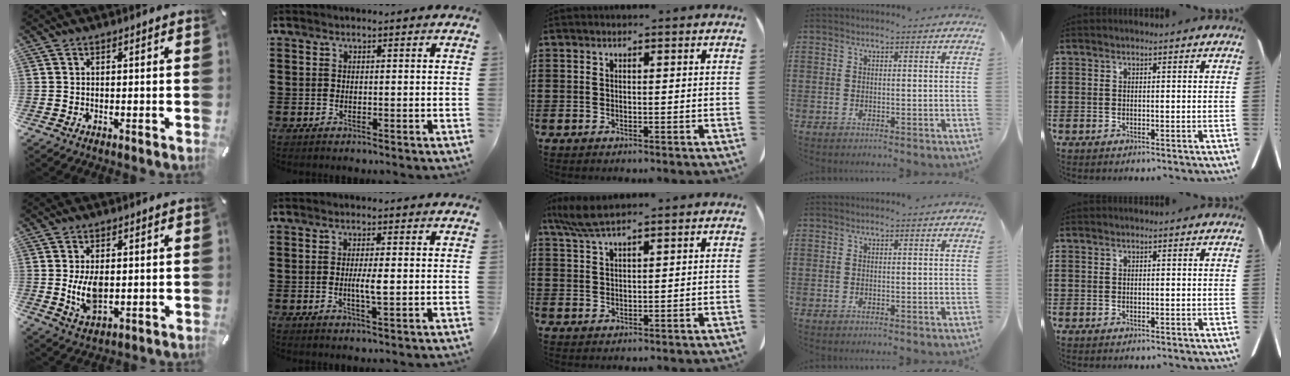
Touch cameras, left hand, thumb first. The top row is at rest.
{"thumb": {"total": 6.8, "force": [0.4, 4.1, 5.5], "torque": [-0.121, -0.009, -0.001]}, "index": {"total": 3.2, "force": [-0.1, 0.4, 3.2], "torque": [-0.064, -0.007, -0.005]}, "middle": {"total": 4.6, "force": [3.6, 0.4, 2.8], "torque": [-0.064, -0.002, 0.067]}}